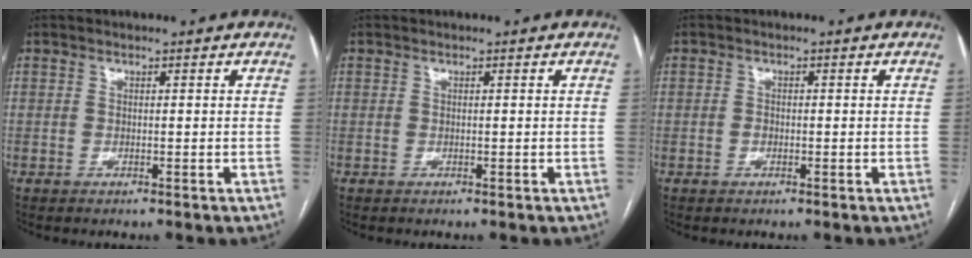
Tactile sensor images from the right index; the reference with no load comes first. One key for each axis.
{"total": 0.0}
{"total": 0.9, "fx": -0.3, "fy": 0.6, "fz": 0.6, "tx": -0.013, "ty": 0.002, "tz": -0.006}